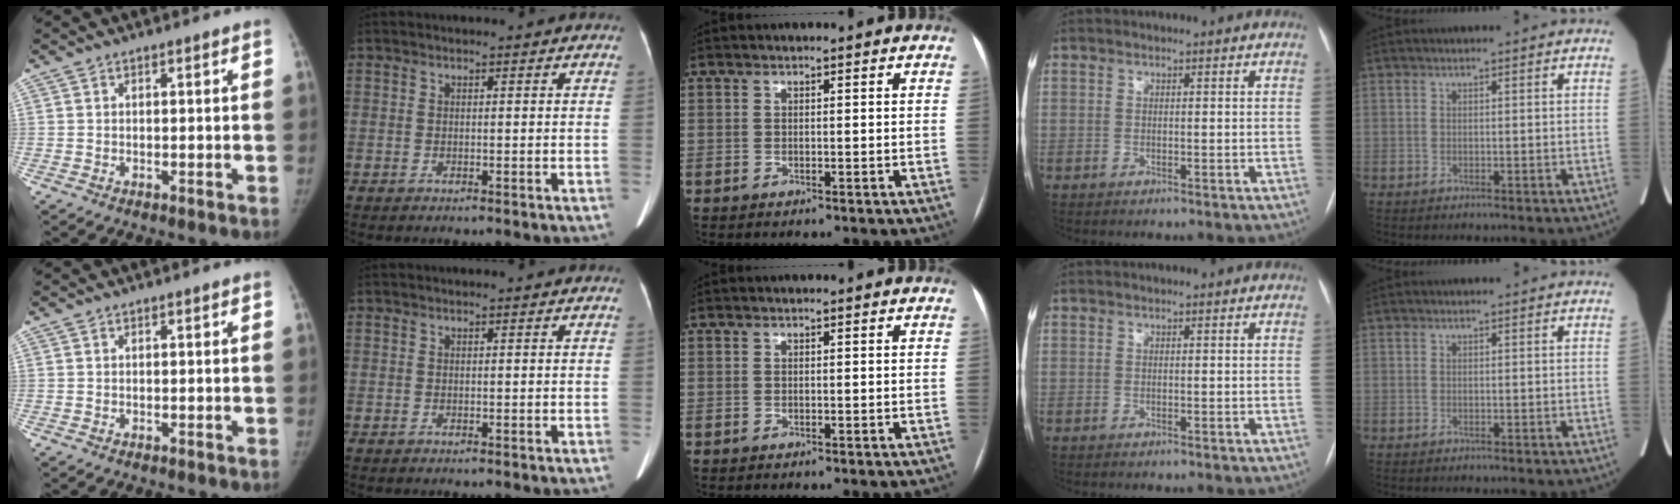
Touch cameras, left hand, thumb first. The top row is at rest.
{}